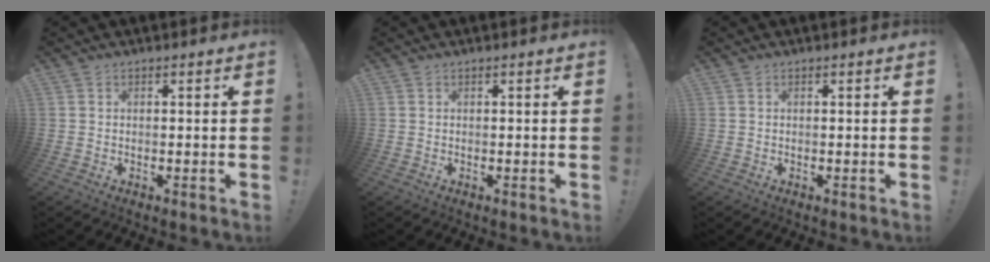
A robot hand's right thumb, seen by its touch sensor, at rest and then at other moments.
{"total": 0.0}
{"total": 0.0}